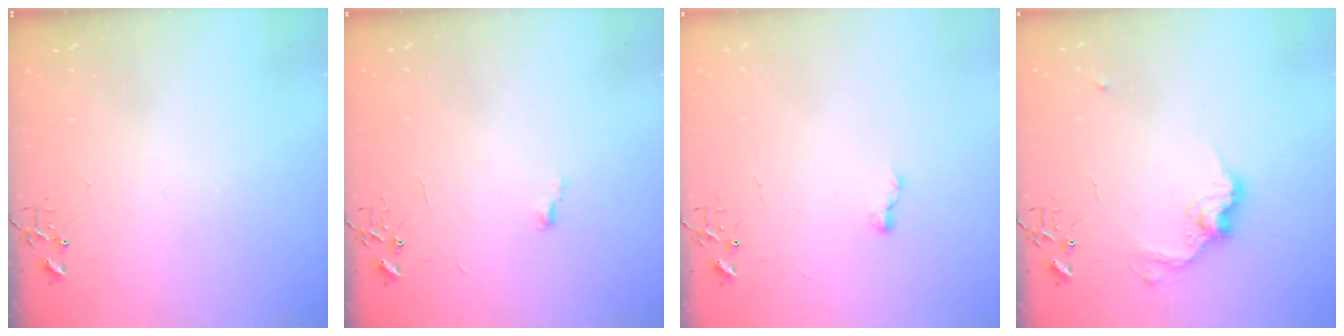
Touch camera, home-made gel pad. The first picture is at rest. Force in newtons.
{"total": 3.5, "press": 3.5, "slide": 0.4}
{"total": 5.7, "press": 5.6, "slide": 0.7}
{"total": 11.8, "press": 11.8, "slide": 0.6}